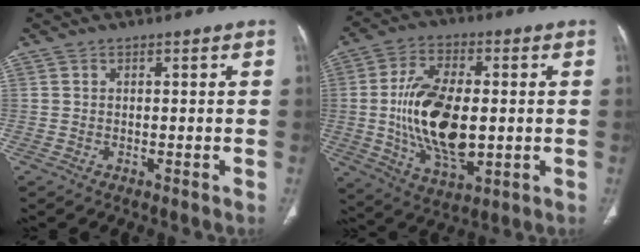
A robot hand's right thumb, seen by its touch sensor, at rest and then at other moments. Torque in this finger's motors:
{"motor_torque": [2.16, 2.85, 1.87, -0.37, 0.25]}